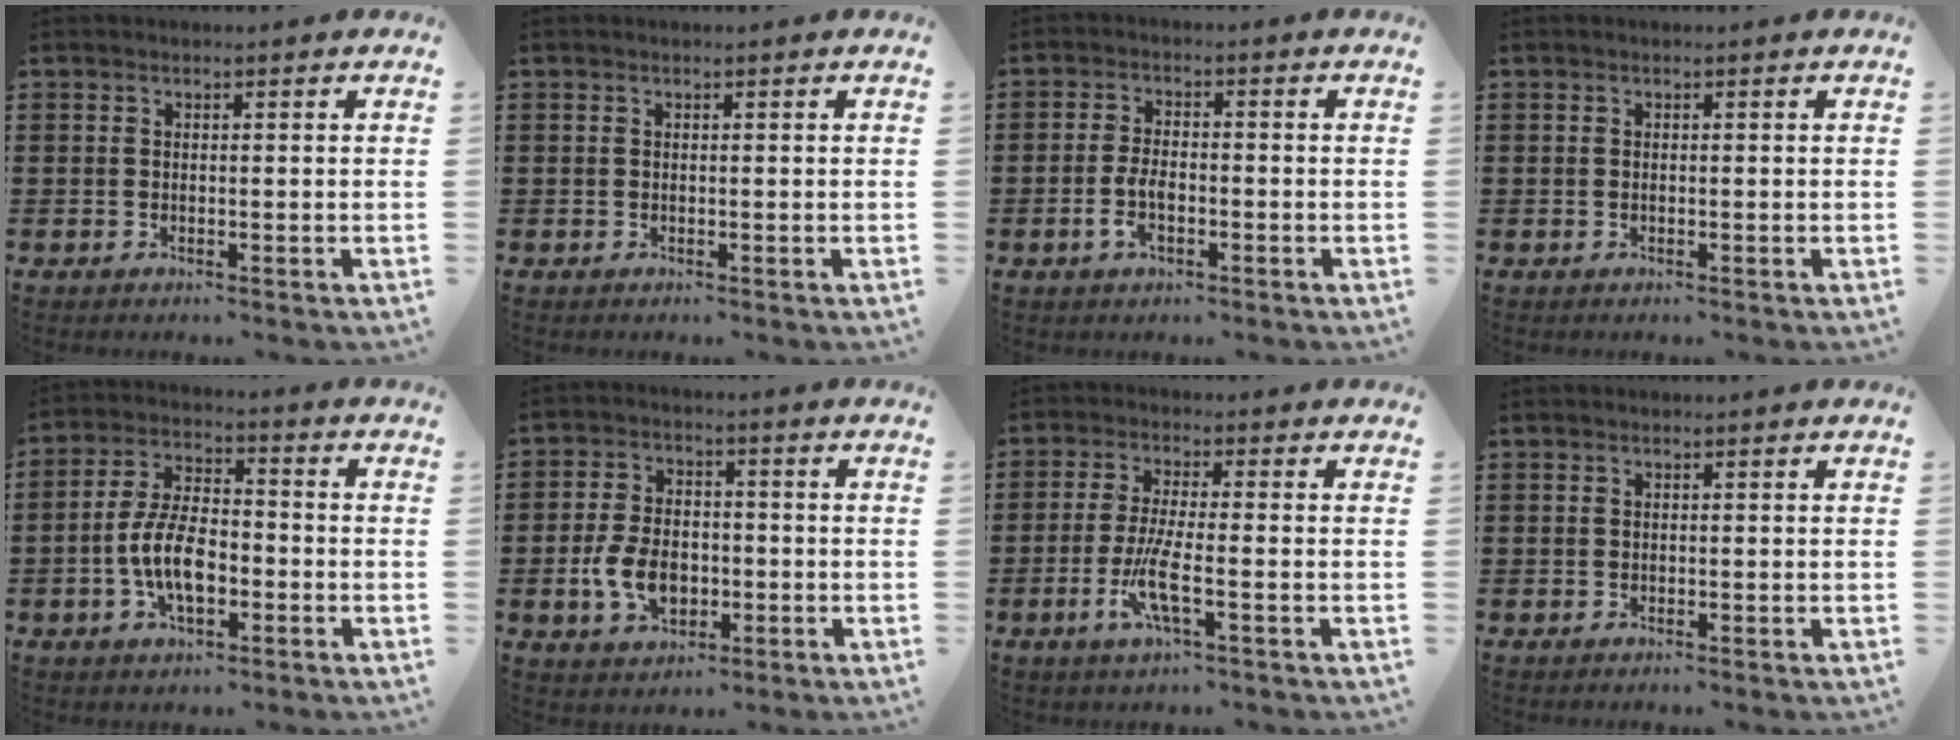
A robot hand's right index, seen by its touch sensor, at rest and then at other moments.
{"total": 0.0}
{"total": 4.1, "force": [-1.4, 2.0, 3.3], "torque": [-0.082, -0.002, -0.032]}
{"total": 0.0}
{"total": 8.3, "force": [-2.3, 3.9, 7.0], "torque": [-0.161, -0.004, -0.048]}
{"total": 7.5, "force": [-1.9, 4.8, 5.5], "torque": [-0.125, 0.002, -0.036]}
{"total": 6.3, "force": [-2.2, 0.9, 5.8], "torque": [-0.124, -0.014, -0.045]}
{"total": 0.0}